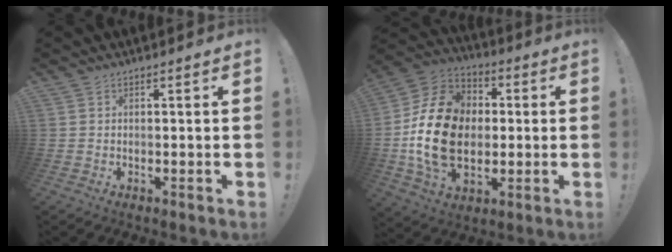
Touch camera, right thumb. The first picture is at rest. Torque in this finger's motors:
{"motor_torque": [2.00, 3.01, 1.57, -1.20, 0.74]}